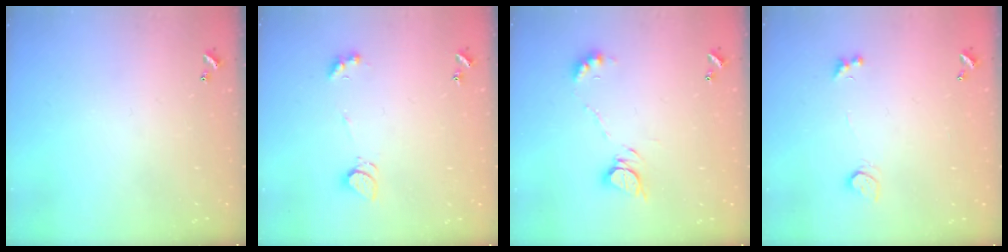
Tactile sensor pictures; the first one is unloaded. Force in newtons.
{"total": 2.6, "press": 2.5, "slide": 0.6}
{"total": 7.9, "press": 7.8, "slide": 0.7}
{"total": 2.5, "press": 2.2, "slide": 1.2}